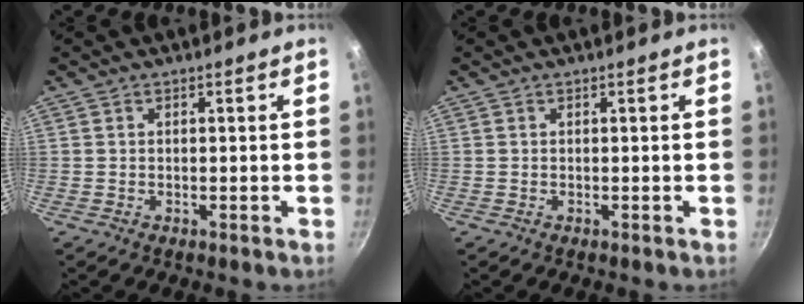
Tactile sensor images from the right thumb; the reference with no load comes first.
{"total": 0.0}